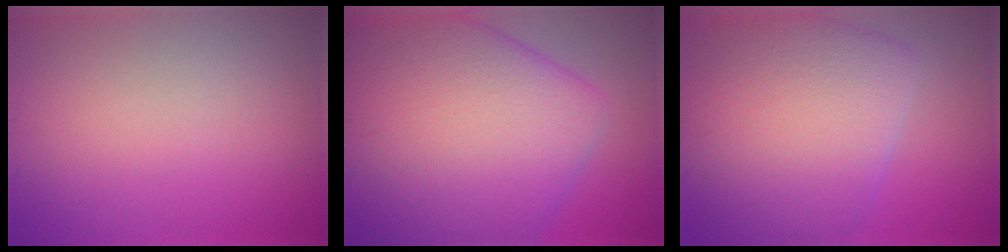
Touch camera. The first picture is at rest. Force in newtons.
{"total": 16.8, "press": 16.8, "slide": 0.5}
{"total": 10.6, "press": 10.5, "slide": 0.6}